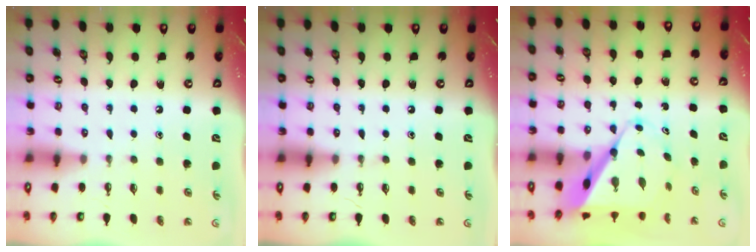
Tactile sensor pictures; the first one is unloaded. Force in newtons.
{"total": 0.0}
{"total": 11.5, "press": 11.5, "slide": 0.7}